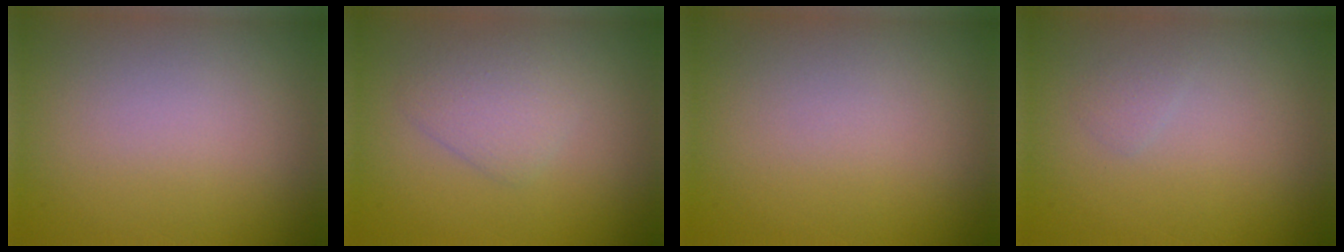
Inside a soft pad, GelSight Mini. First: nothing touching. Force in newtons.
{"total": 2.1, "press": 2.1, "slide": 0.0}
{"total": 0.0}
{"total": 0.7, "press": 0.7, "slide": 0.0}